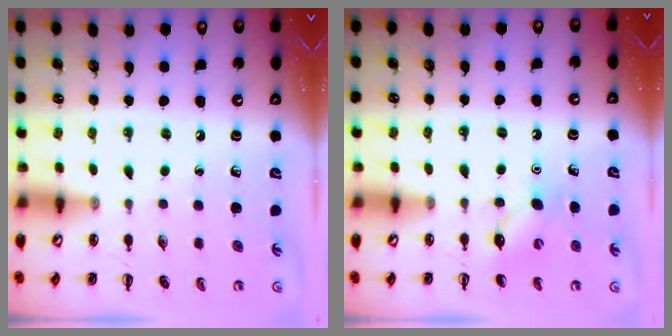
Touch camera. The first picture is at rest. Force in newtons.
{"total": 5.9, "press": 5.8, "slide": 1.1}